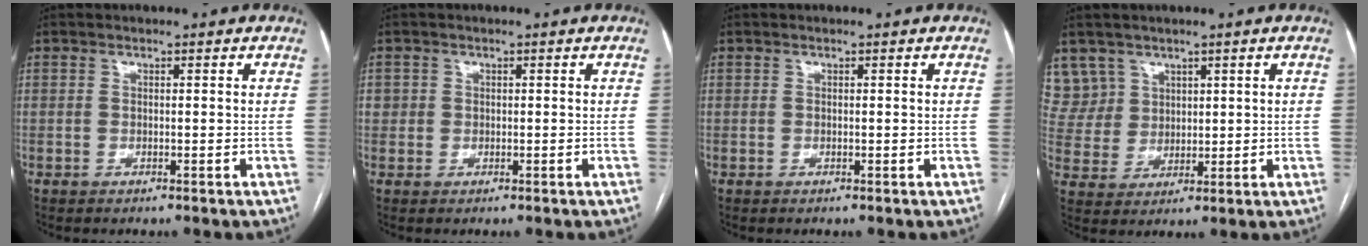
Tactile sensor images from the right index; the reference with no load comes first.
{"total": 1.3, "force": [0.0, 1.3, 0.2], "torque": [0.007, 0.005, -0.001]}
{"total": 0.0}
{"total": 6.9, "force": [4.4, 5.4, -0.2], "torque": [0.006, 0.015, 0.099]}